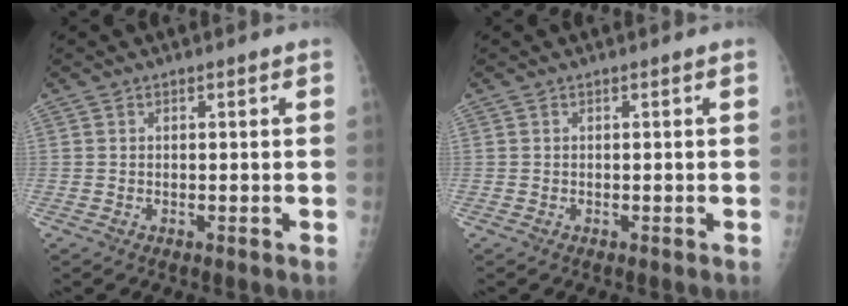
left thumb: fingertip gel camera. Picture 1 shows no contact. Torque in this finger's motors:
{"motor_torque": [0.00, 0.00, 0.01, -0.01, 0.00]}